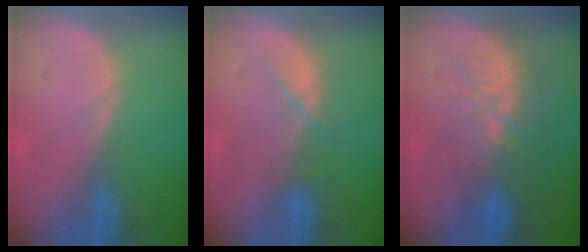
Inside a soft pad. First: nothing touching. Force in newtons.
{"total": 2.4, "press": 2.3, "slide": 0.5}
{"total": 9.3, "press": 8.7, "slide": 3.4}